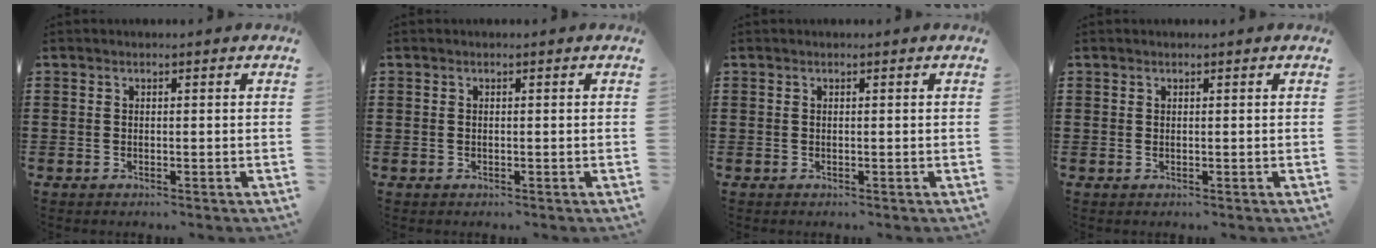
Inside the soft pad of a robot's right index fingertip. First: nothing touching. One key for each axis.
{"total": 0.0}
{"total": 0.0}
{"total": 0.0}